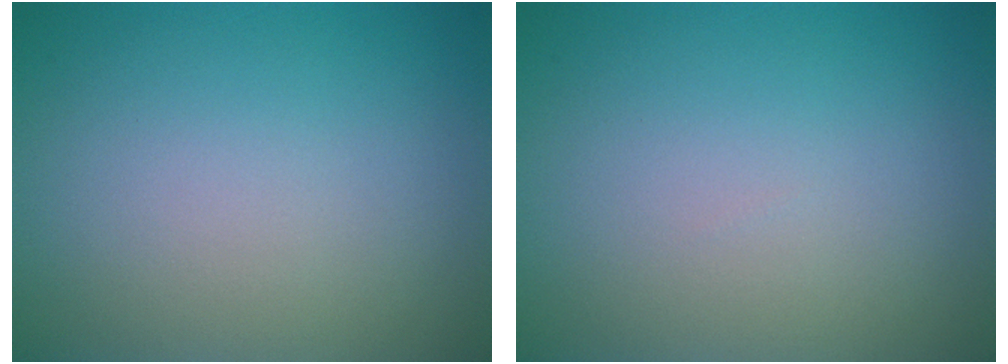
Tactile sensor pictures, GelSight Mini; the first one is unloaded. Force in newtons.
{"total": 0.0}